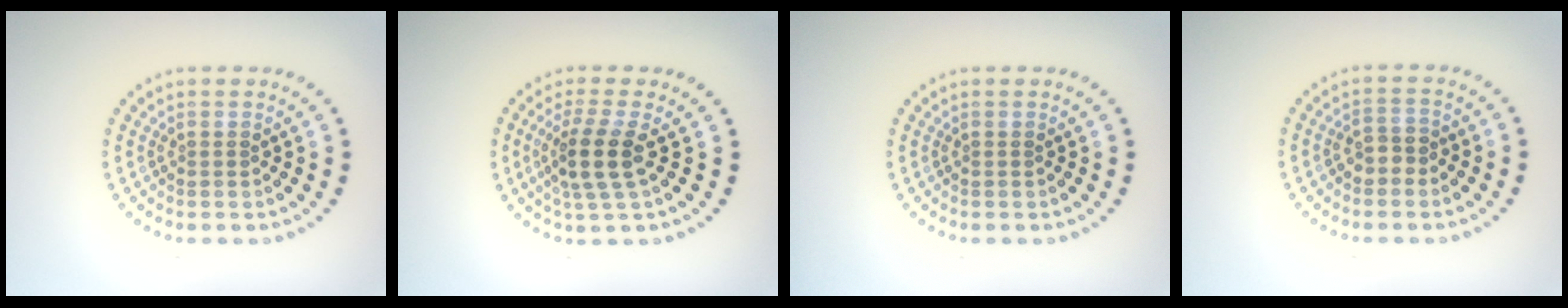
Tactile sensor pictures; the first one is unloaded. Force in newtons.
{"total": 3.7, "press": 3.0, "slide": 2.2}
{"total": 0.0}
{"total": 1.7, "press": 1.6, "slide": 0.6}